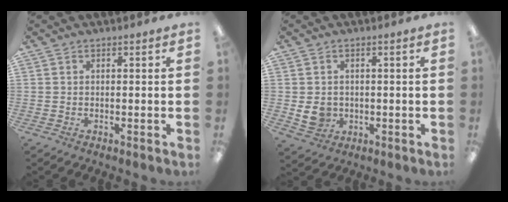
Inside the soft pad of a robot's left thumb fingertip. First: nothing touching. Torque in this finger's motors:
{"motor_torque": [-0.23, 0.24, 0.58, -0.13, 0.02]}